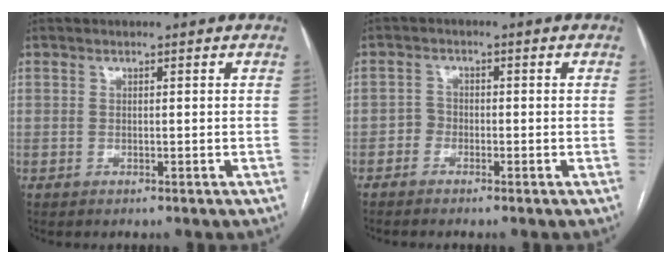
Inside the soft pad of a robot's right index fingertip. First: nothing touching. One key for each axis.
{"total": 1.6, "fx": -1.0, "fy": 1.2, "fz": 0.3, "tx": 0.001, "ty": 0.008, "tz": -0.023}